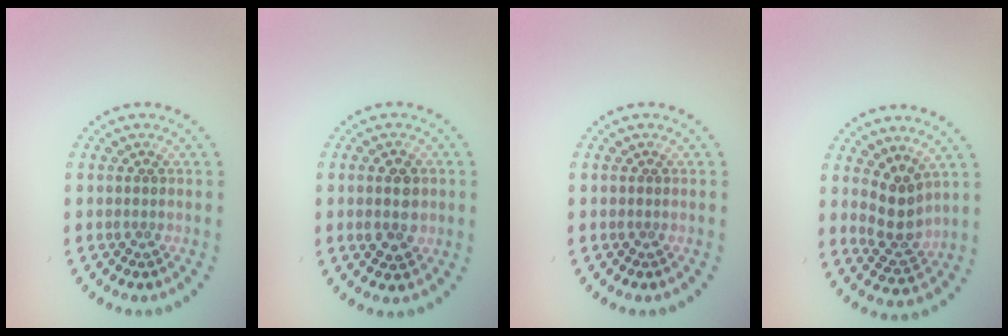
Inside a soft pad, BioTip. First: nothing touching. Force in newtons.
{"total": 3.7, "press": 3.7, "slide": 0.1}
{"total": 0.0}
{"total": 3.4, "press": 2.9, "slide": 1.6}